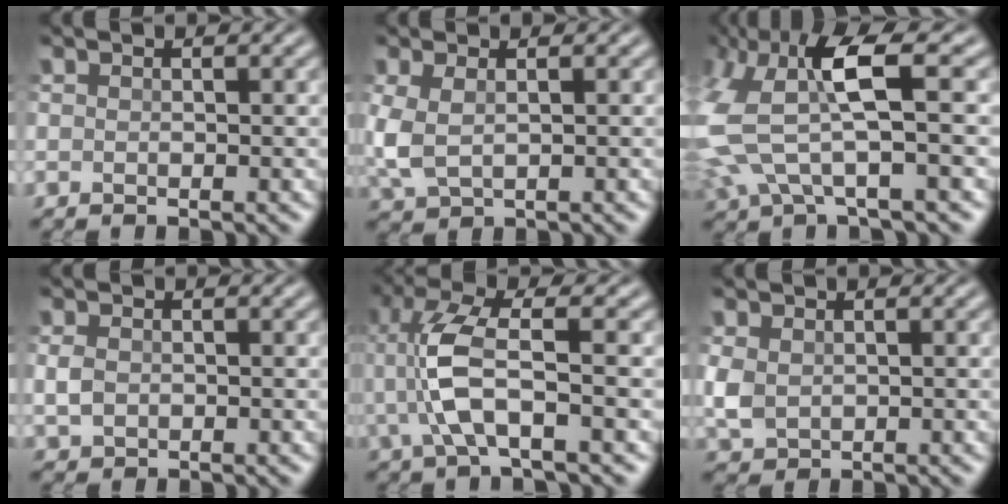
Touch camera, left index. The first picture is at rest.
{"total": 3.9, "force": [-0.5, 2.4, 3.0], "torque": [-0.083, -0.011, -0.001]}
{"total": 7.9, "force": [1.0, 2.4, 7.4], "torque": [-0.185, 0.008, 0.014]}
{"total": 1.5, "force": [-0.2, 1.2, 0.9], "torque": [-0.023, -0.001, -0.006]}
{"total": 5.6, "force": [-0.6, 1.5, 5.4], "torque": [-0.129, 0.007, -0.012]}
{"total": 2.8, "force": [-0.3, 2.2, 1.6], "torque": [-0.045, -0.004, -0.002]}